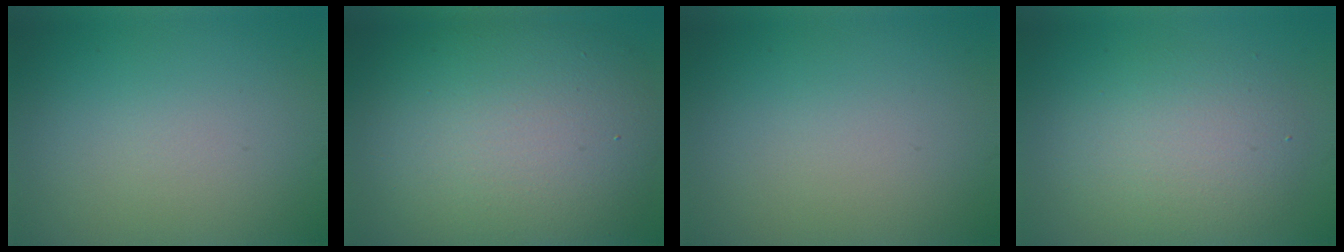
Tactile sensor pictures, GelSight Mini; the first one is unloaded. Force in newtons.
{"total": 12.2, "press": 12.2, "slide": 0.8}
{"total": 0.0}
{"total": 4.9, "press": 4.8, "slide": 0.3}